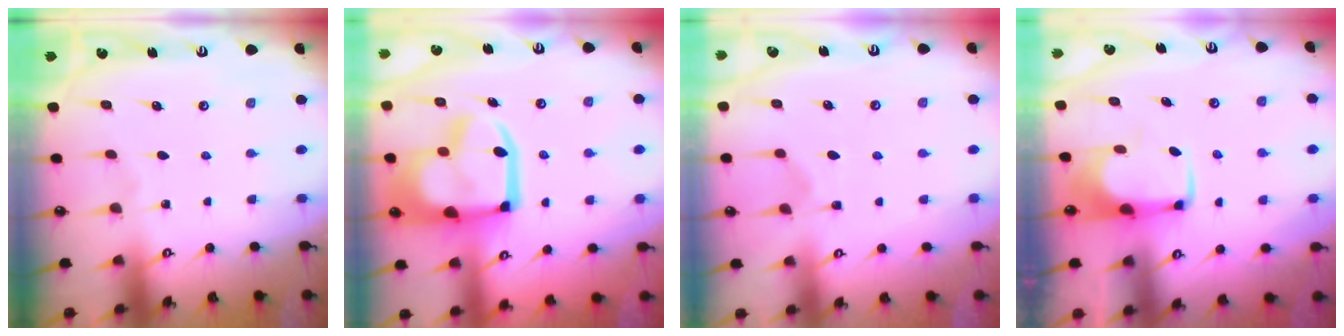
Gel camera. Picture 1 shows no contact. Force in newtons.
{"total": 18.6, "press": 18.5, "slide": 1.9}
{"total": 1.4, "press": 0.2, "slide": 1.4}
{"total": 1.8, "press": 1.7, "slide": 0.5}